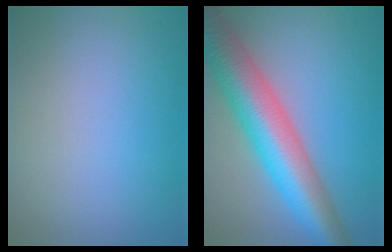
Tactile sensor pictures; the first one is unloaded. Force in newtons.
{"total": 9.9, "press": 9.9, "slide": 0.4}